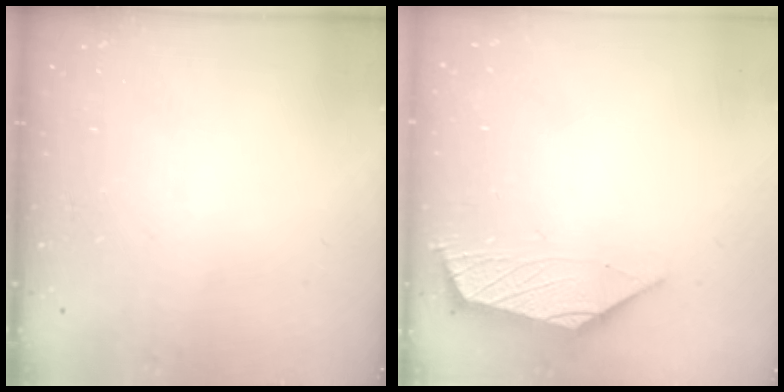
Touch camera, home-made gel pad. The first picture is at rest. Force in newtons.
{"total": 2.9, "press": 2.8, "slide": 0.6}